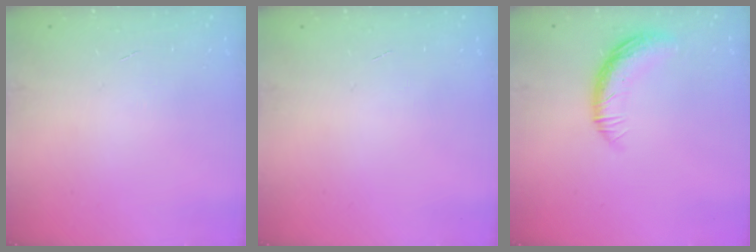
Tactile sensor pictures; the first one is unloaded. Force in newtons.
{"total": 0.0}
{"total": 10.8, "press": 10.8, "slide": 1.0}